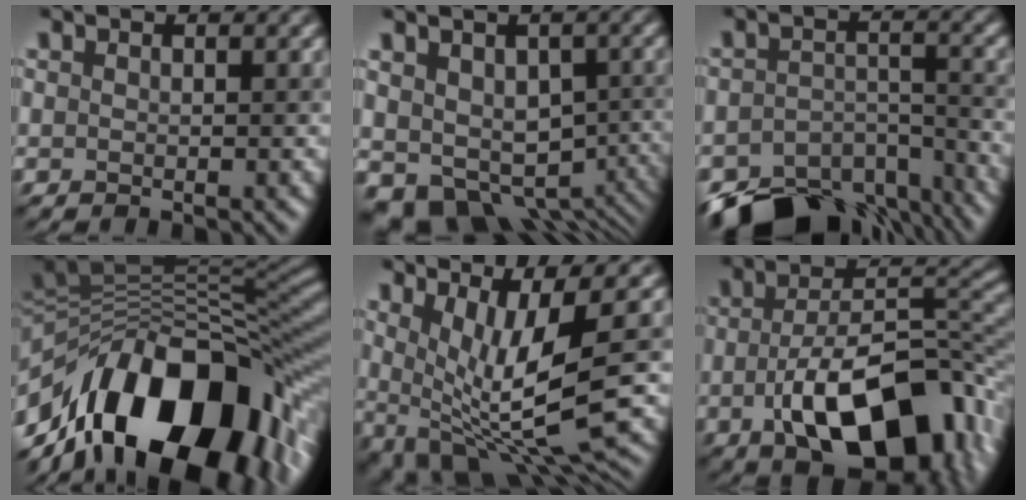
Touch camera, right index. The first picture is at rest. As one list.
[{"total": 9.2, "force": [-3.4, 6.4, 5.8], "torque": [-0.083, -0.027, -0.033]}, {"total": 11.6, "force": [-9.6, 4.9, 4.5], "torque": [-0.073, -0.016, -0.135]}, {"total": 16.8, "force": [-6.3, 8.6, 13.0], "torque": [-0.194, 0.018, -0.107]}, {"total": 9.6, "force": [0.4, 3.4, 9.0], "torque": [-0.168, -0.030, 0.024]}, {"total": 13.6, "force": [-4.9, 6.7, 10.8], "torque": [-0.172, -0.008, -0.079]}]